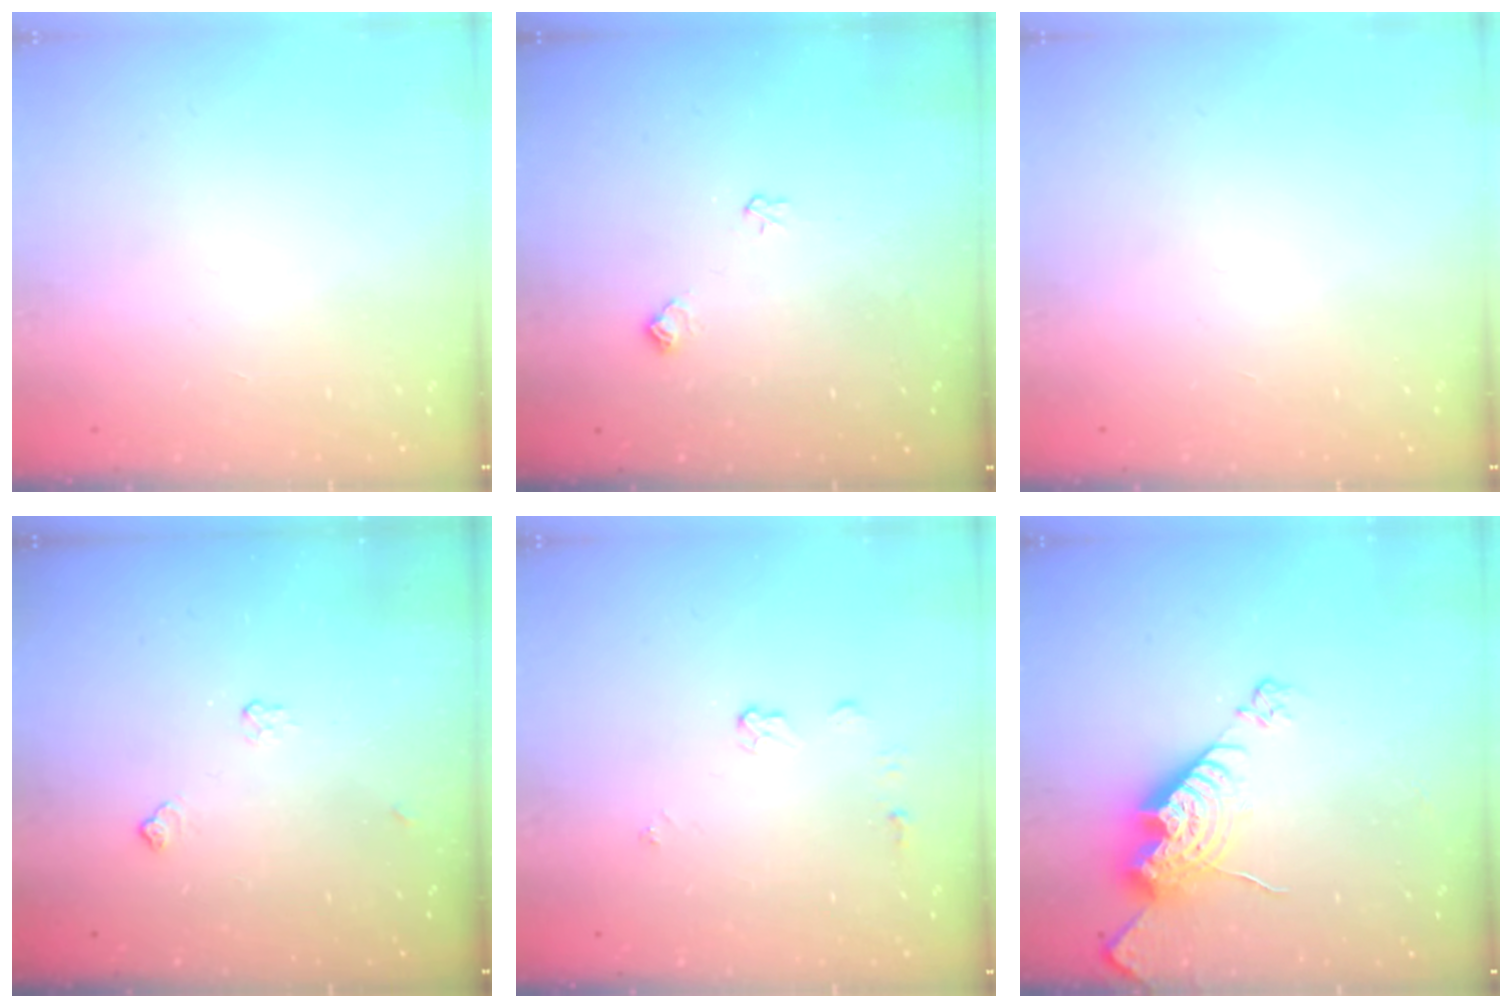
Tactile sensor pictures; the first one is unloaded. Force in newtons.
{"total": 6.2, "press": 6.2, "slide": 0.7}
{"total": 0.0}
{"total": 3.9, "press": 3.9, "slide": 0.5}
{"total": 5.4, "press": 5.4, "slide": 0.1}
{"total": 14.3, "press": 14.2, "slide": 1.2}